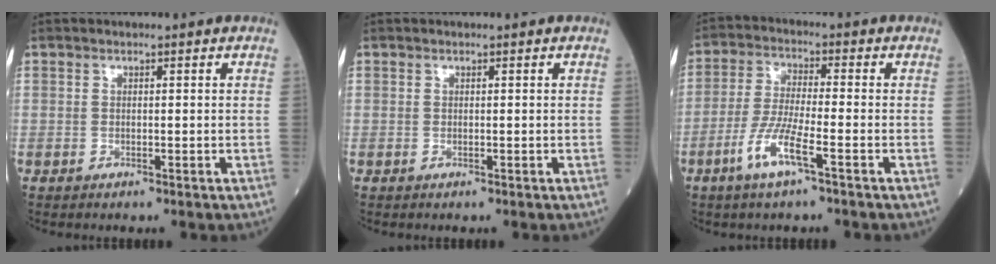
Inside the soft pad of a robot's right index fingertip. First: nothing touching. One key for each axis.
{"total": 0.0}
{"total": 7.8, "fx": -3.9, "fy": 1.0, "fz": 6.7, "tx": -0.149, "ty": -0.009, "tz": -0.078}